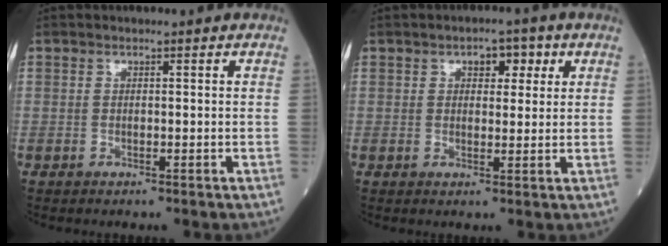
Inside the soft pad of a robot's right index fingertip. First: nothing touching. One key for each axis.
{"total": 3.8, "fx": 1.7, "fy": 2.1, "fz": 2.7, "tx": -0.031, "ty": 0.013, "tz": 0.022}